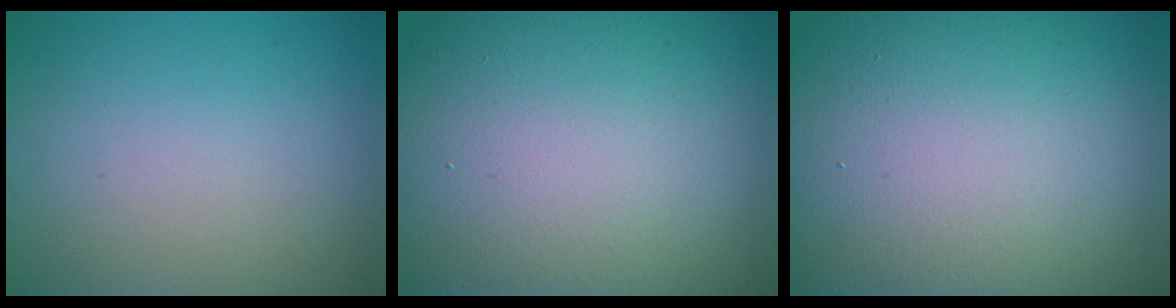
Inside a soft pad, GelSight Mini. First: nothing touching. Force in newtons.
{"total": 21.9, "press": 21.9, "slide": 0.7}
{"total": 22.8, "press": 22.7, "slide": 1.1}